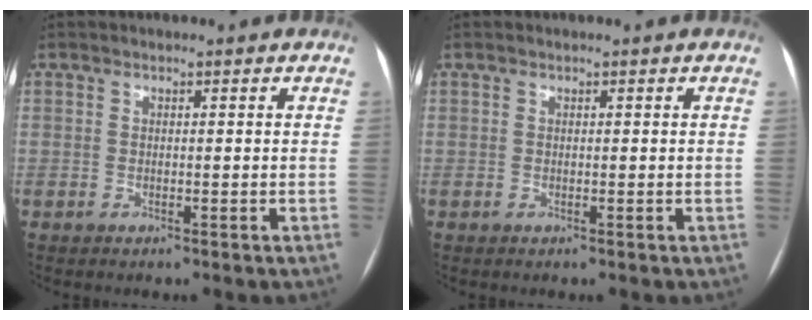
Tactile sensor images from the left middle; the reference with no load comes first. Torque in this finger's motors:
{"motor_torque": [-0.07, 0.14, 0.04, 0.01]}